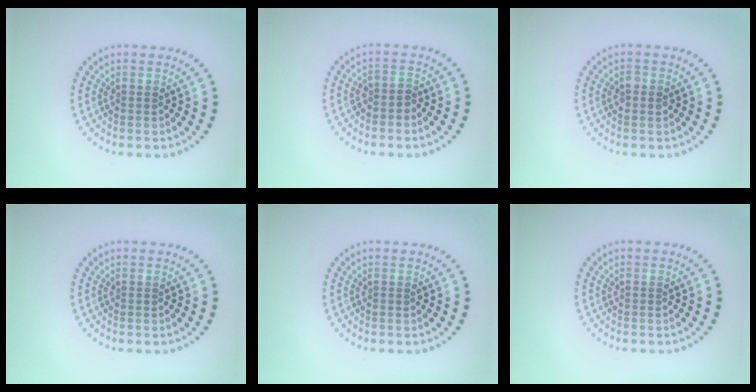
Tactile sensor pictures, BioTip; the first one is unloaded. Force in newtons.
{"total": 1.5, "press": 1.1, "slide": 0.9}
{"total": 1.1, "press": 1.1, "slide": 0.0}
{"total": 0.0}
{"total": 0.0}
{"total": 0.0}